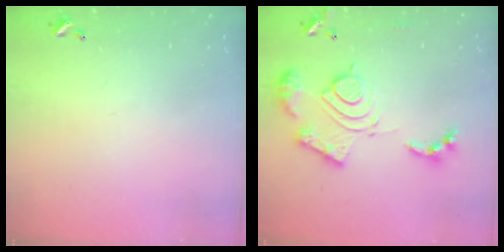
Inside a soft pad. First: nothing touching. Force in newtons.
{"total": 17.4, "press": 17.3, "slide": 1.7}